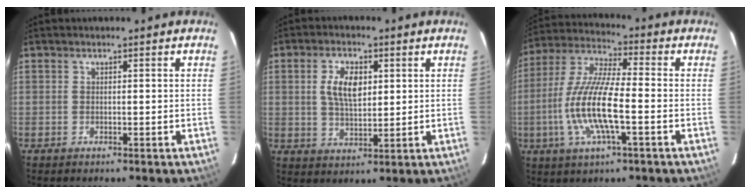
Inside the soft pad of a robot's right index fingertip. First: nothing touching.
{"total": 7.1, "force": [1.8, 3.6, 5.8], "torque": [-0.109, 0.007, 0.035]}
{"total": 14.4, "force": [-3.5, 3.0, 13.7], "torque": [-0.282, -0.005, -0.070]}